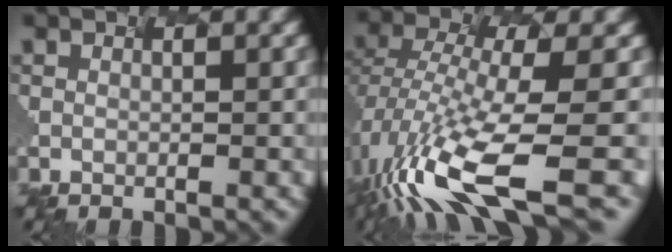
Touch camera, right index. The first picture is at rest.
{"total": 10.2, "force": [-5.5, 2.5, 8.2], "torque": [-0.202, -0.020, -0.065]}